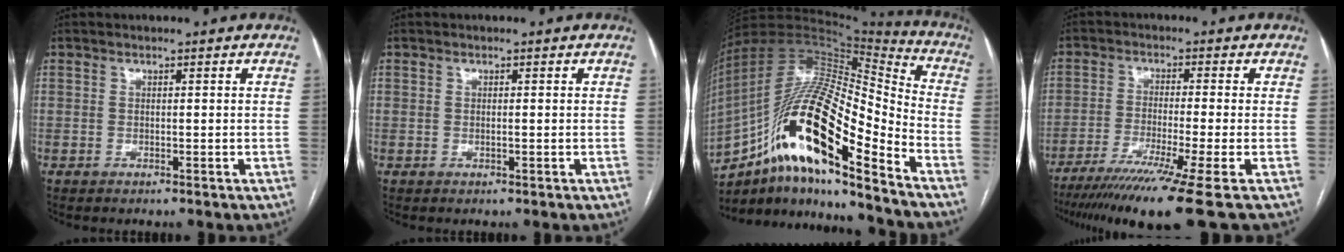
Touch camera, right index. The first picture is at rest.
{"total": 0.0}
{"total": 23.7, "force": [-12.3, 4.3, 19.8], "torque": [-0.365, 0.001, -0.215]}
{"total": 13.1, "force": [-9.5, -2.3, 8.7], "torque": [-0.141, -0.048, -0.155]}